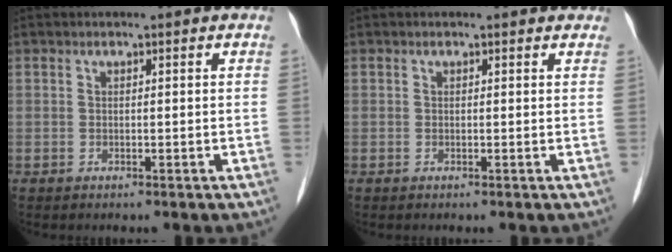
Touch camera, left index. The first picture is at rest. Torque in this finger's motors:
{"motor_torque": [-2.14, 0.00, -1.05, -0.21]}